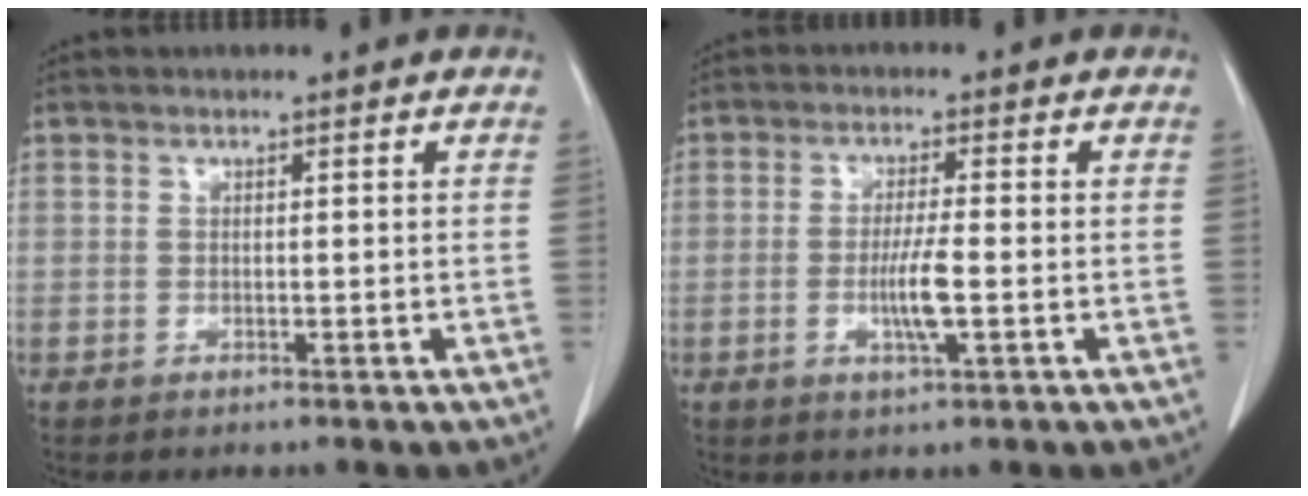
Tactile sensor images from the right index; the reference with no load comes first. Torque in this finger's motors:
{"motor_torque": [1.02, -0.15, 0.51, 0.13]}